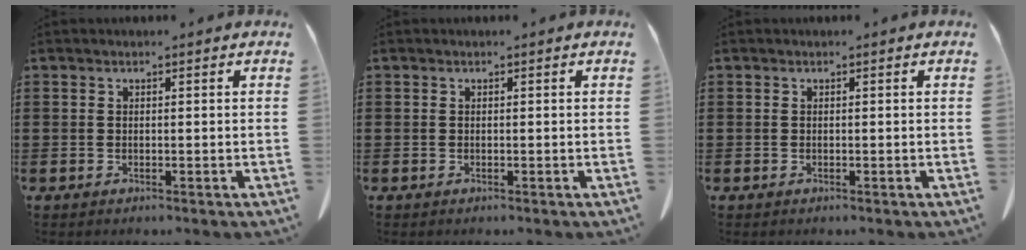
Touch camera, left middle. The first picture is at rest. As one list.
[{"total": 0.0}, {"total": 0.0}]